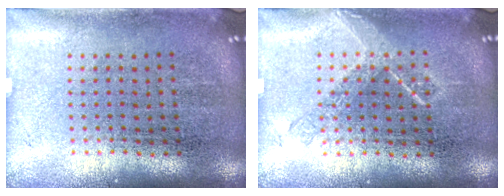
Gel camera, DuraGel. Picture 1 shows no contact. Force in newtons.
{"total": 1.1, "press": 1.1, "slide": 0.2}